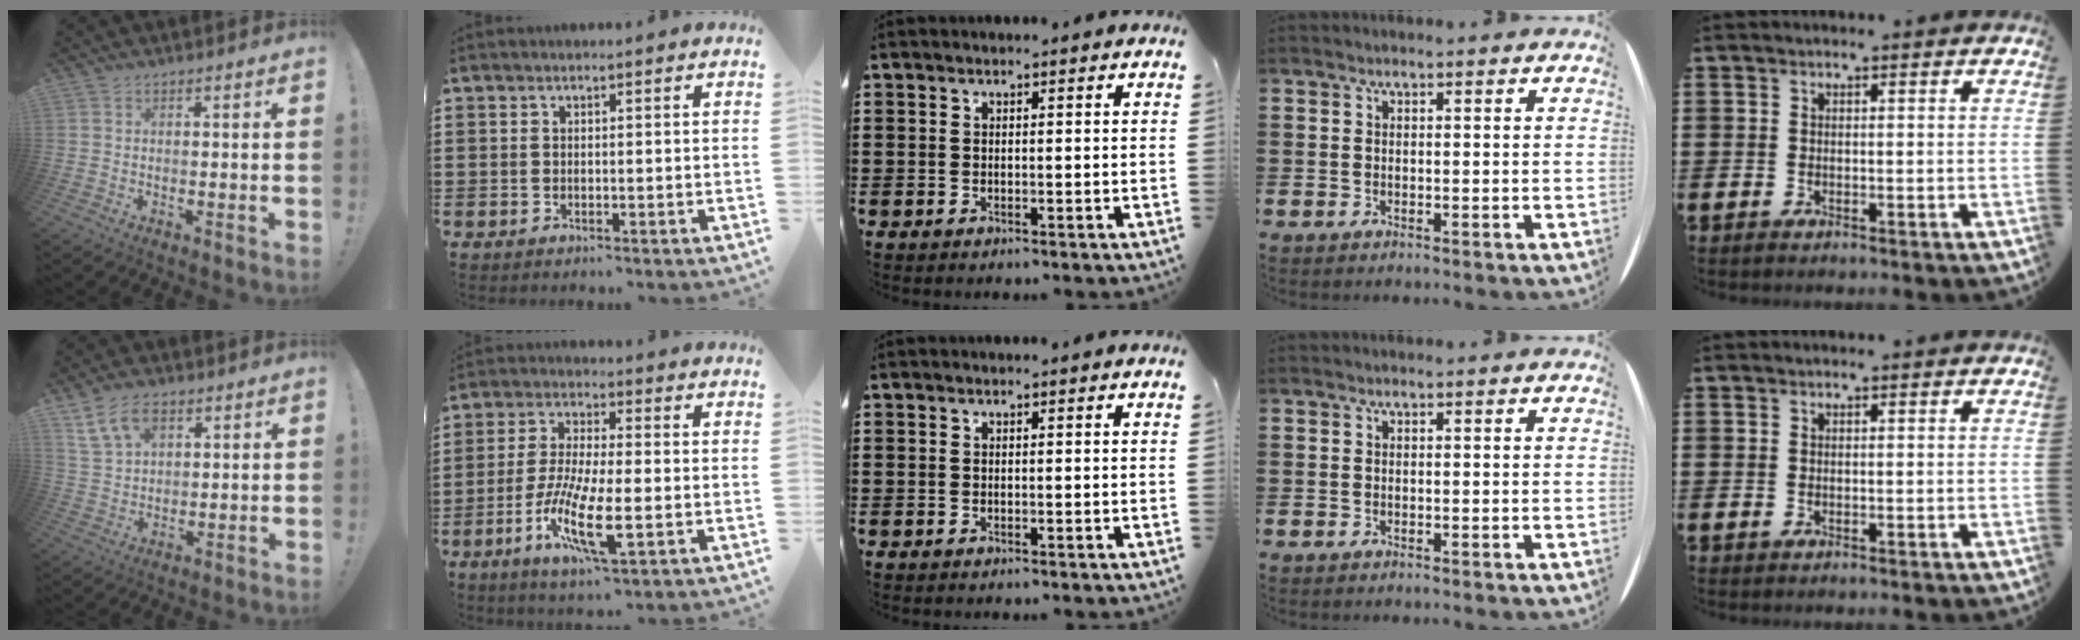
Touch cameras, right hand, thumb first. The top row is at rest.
{"thumb": {"total": 9.7, "force": [5.2, 5.9, 5.7], "torque": [-0.104, -0.008, 0.103]}, "index": {"total": 11.2, "force": [-3.9, 2.7, 10.1], "torque": [-0.216, -0.014, -0.076]}}